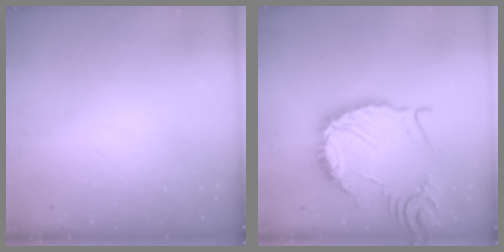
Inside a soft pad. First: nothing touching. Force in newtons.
{"total": 14.2, "press": 14.1, "slide": 1.6}